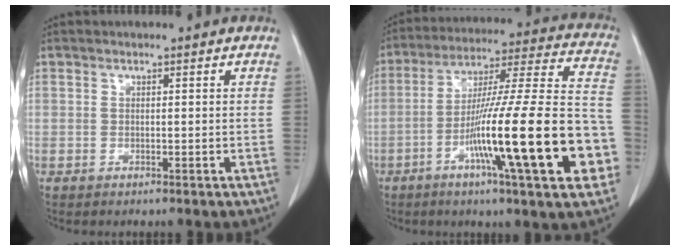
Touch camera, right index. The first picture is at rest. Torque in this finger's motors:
{"motor_torque": [1.80, -0.34, 0.68, 0.21]}